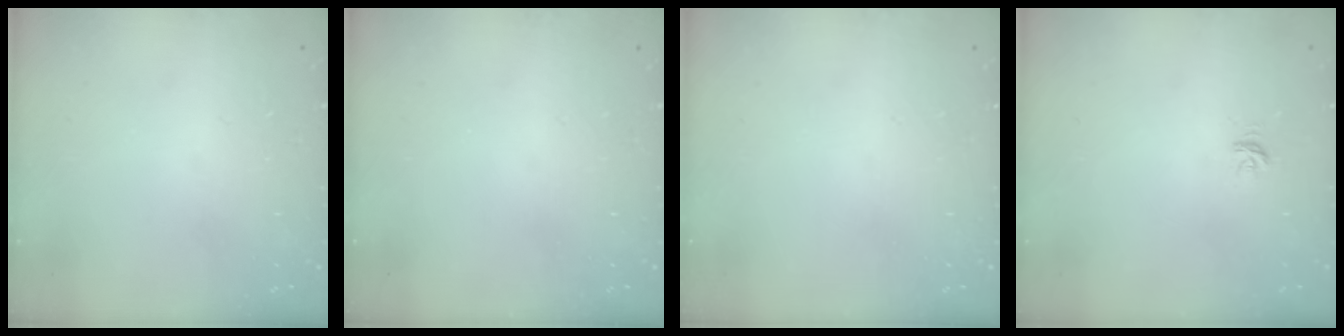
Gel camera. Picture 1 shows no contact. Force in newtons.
{"total": 0.0}
{"total": 0.0}
{"total": 3.1, "press": 3.1, "slide": 0.2}